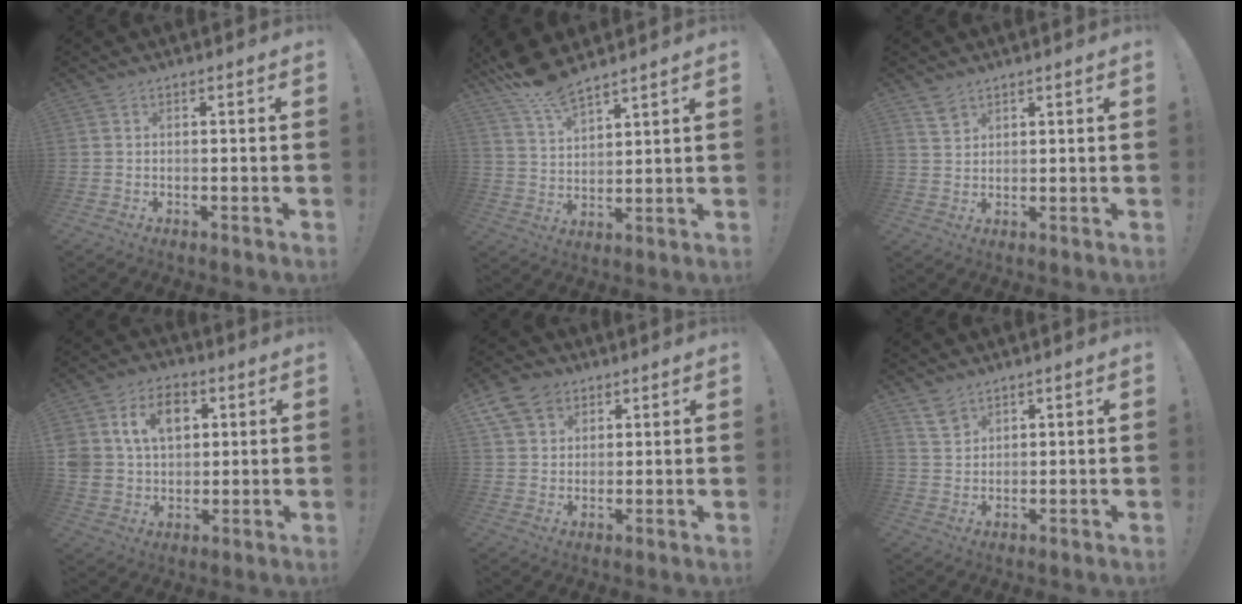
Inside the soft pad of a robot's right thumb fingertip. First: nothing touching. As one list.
[{"total": 9.7, "force": [8.5, 2.2, 4.1], "torque": [-0.084, -0.057, 0.160]}, {"total": 3.9, "force": [3.0, 2.4, 1.0], "torque": [-0.010, -0.018, 0.055]}, {"total": 13.1, "force": [4.9, 9.9, 7.0], "torque": [-0.103, -0.009, 0.096]}, {"total": 10.0, "force": [5.7, 7.3, 3.7], "torque": [-0.062, -0.026, 0.115]}, {"total": 5.4, "force": [4.1, 3.1, 1.3], "torque": [-0.015, -0.027, 0.079]}]